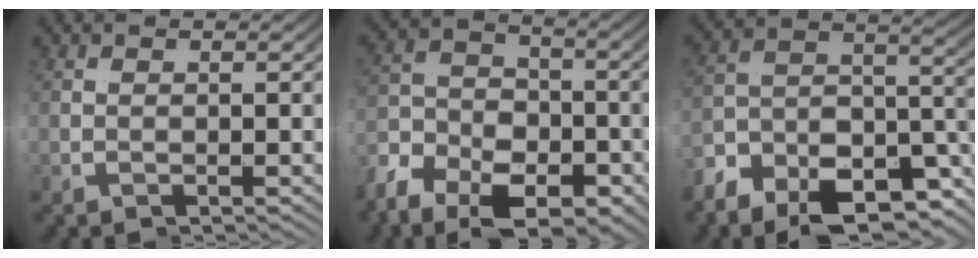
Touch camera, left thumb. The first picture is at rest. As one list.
[{"total": 7.3, "force": [-2.1, 3.6, 6.1], "torque": [-0.098, 0.010, -0.058]}, {"total": 5.4, "force": [-4.1, 0.6, 3.5], "torque": [-0.066, 0.025, -0.087]}]